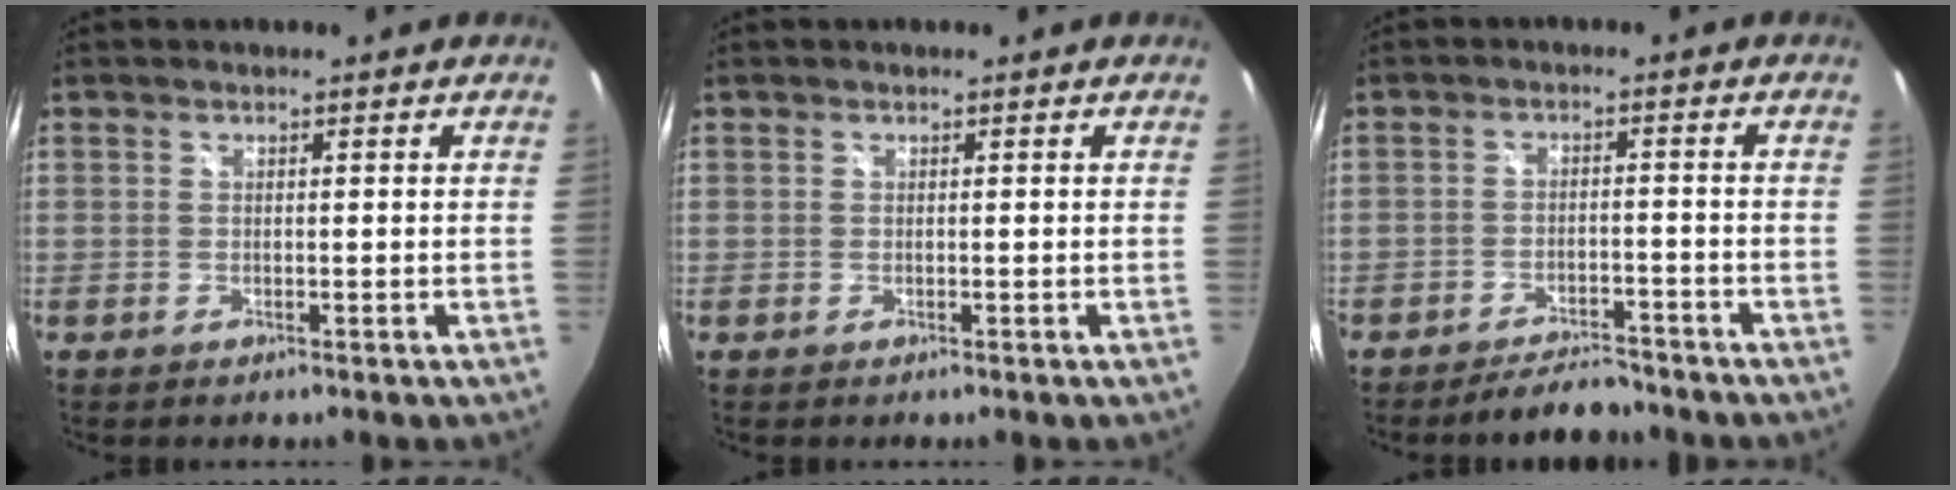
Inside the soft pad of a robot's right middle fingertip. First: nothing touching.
{"total": 0.0}
{"total": 6.5, "force": [-6.0, 1.9, 1.8], "torque": [-0.050, 0.006, -0.084]}